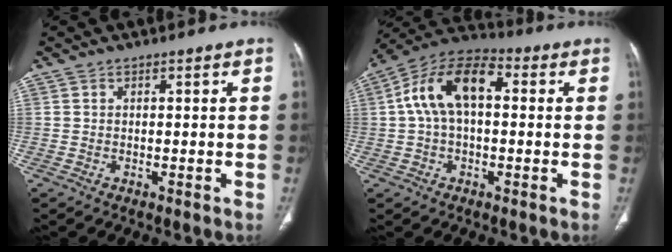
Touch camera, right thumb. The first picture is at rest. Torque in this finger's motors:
{"motor_torque": [0.24, 0.25, 0.46, -0.29, 0.22]}